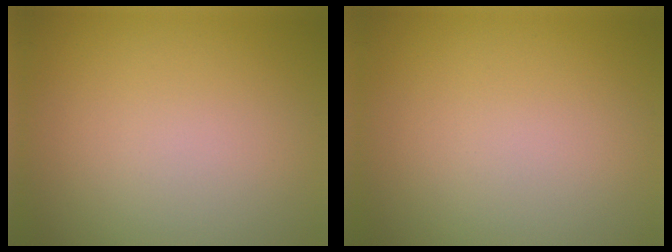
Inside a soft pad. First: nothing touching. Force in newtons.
{"total": 0.0}